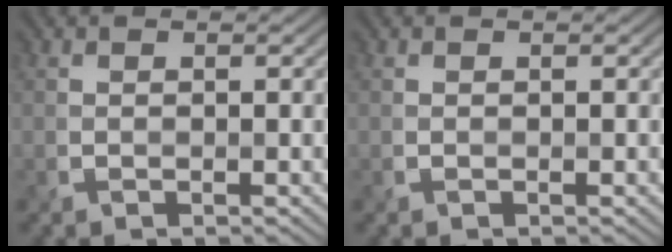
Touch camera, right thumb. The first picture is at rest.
{"total": 0.0}